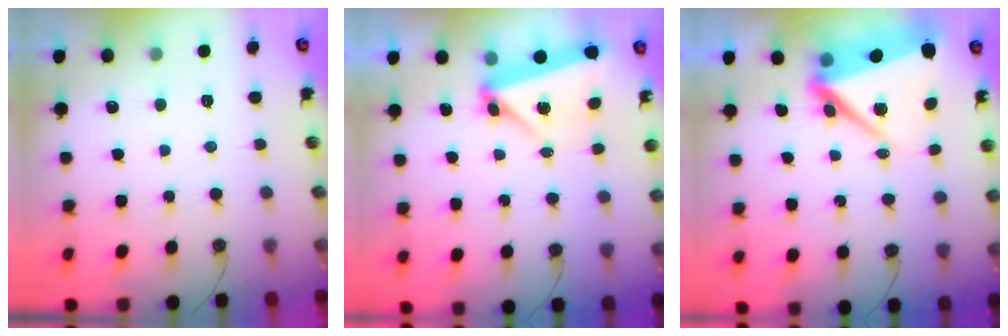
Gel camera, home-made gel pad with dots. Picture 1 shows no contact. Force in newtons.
{"total": 5.5, "press": 5.5, "slide": 0.3}
{"total": 10.0, "press": 9.9, "slide": 1.6}